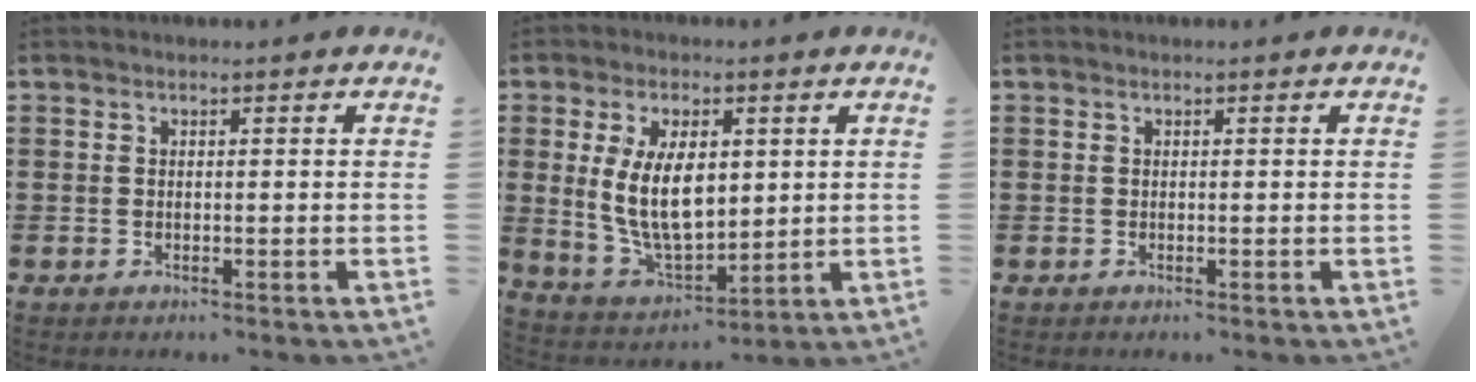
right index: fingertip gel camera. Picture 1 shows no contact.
{"total": 10.6, "force": [1.6, 5.6, 8.8], "torque": [-0.183, 0.004, 0.027]}
{"total": 0.0}